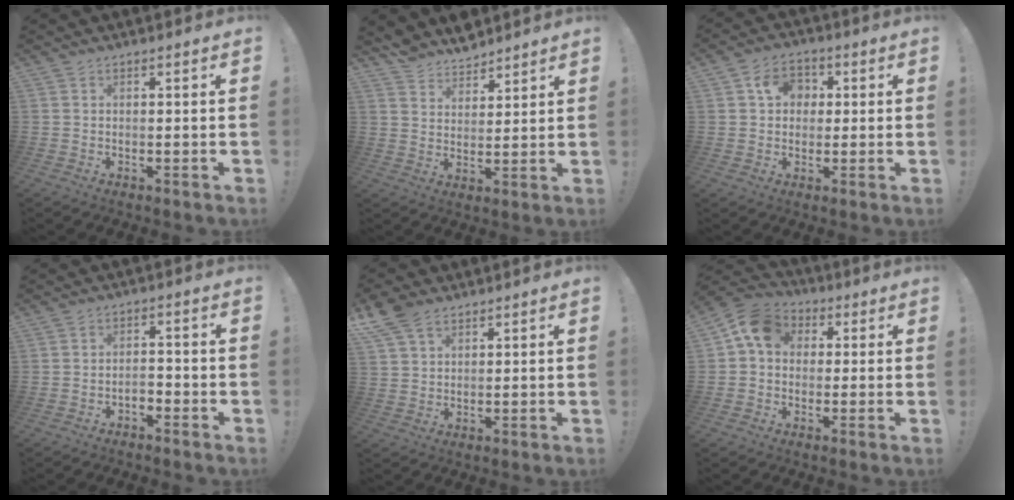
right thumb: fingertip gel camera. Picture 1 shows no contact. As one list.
[{"total": 6.8, "force": [6.4, 2.2, -0.1], "torque": [-0.009, -0.060, 0.123]}, {"total": 8.3, "force": [2.4, 7.0, 3.8], "torque": [-0.057, 0.004, 0.047]}, {"total": 2.8, "force": [-2.1, 1.2, 1.4], "torque": [-0.020, 0.001, -0.039]}, {"total": 7.5, "force": [5.2, 4.1, 3.7], "torque": [-0.067, -0.016, 0.102]}, {"total": 9.5, "force": [2.3, 7.6, 5.2], "torque": [-0.073, 0.010, 0.048]}]